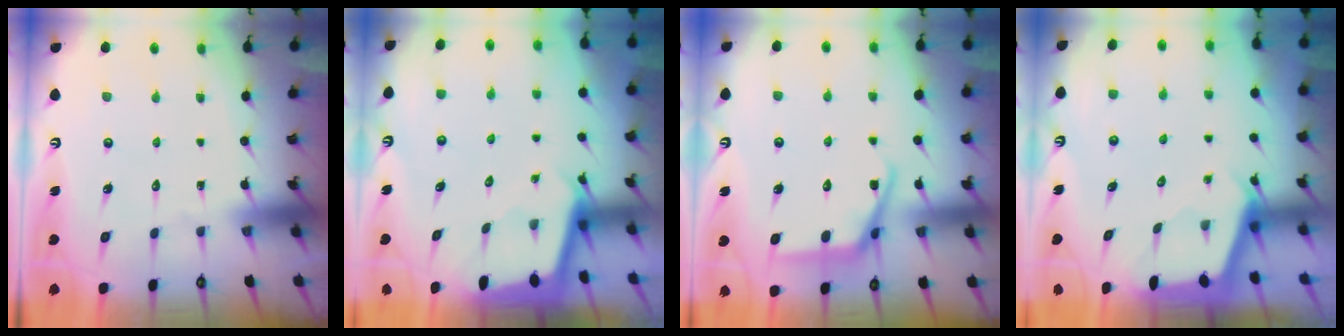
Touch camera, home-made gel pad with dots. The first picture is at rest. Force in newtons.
{"total": 1.8, "press": 1.8, "slide": 0.1}
{"total": 9.8, "press": 9.8, "slide": 0.3}
{"total": 2.0, "press": 2.0, "slide": 0.3}